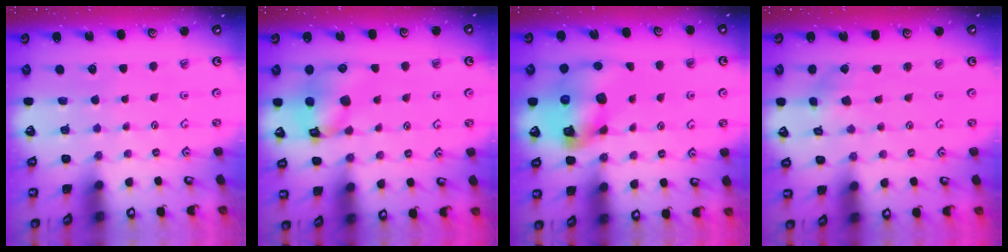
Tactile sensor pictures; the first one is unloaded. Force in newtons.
{"total": 12.0, "press": 11.9, "slide": 1.6}
{"total": 13.1, "press": 13.0, "slide": 2.0}
{"total": 2.3, "press": 2.3, "slide": 0.3}